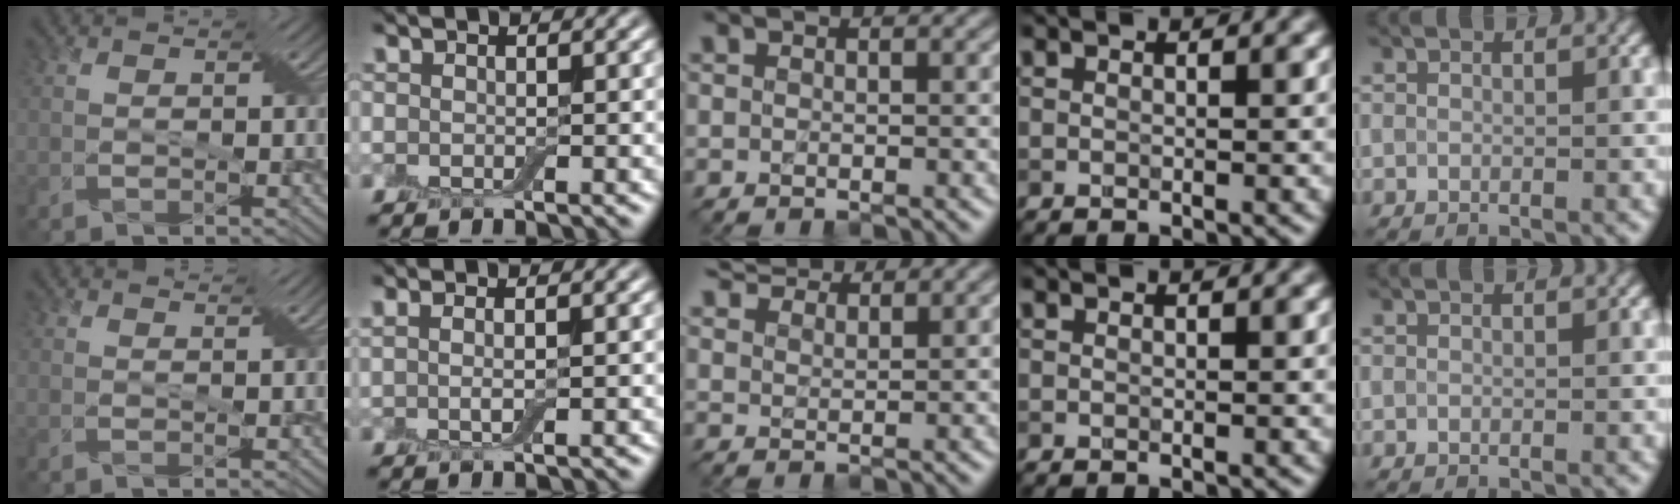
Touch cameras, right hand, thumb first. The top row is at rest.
{"thumb": {"total": 1.2, "force": [1.1, 0.1, 0.5], "torque": [-0.011, 0.002, 0.013]}, "index": {"total": 1.8, "force": [0.6, 0.8, 1.5], "torque": [-0.016, -0.006, -0.006]}, "middle": {"total": 4.7, "force": [4.7, 0.4, 0.5], "torque": [-0.016, 0.008, 0.070]}}